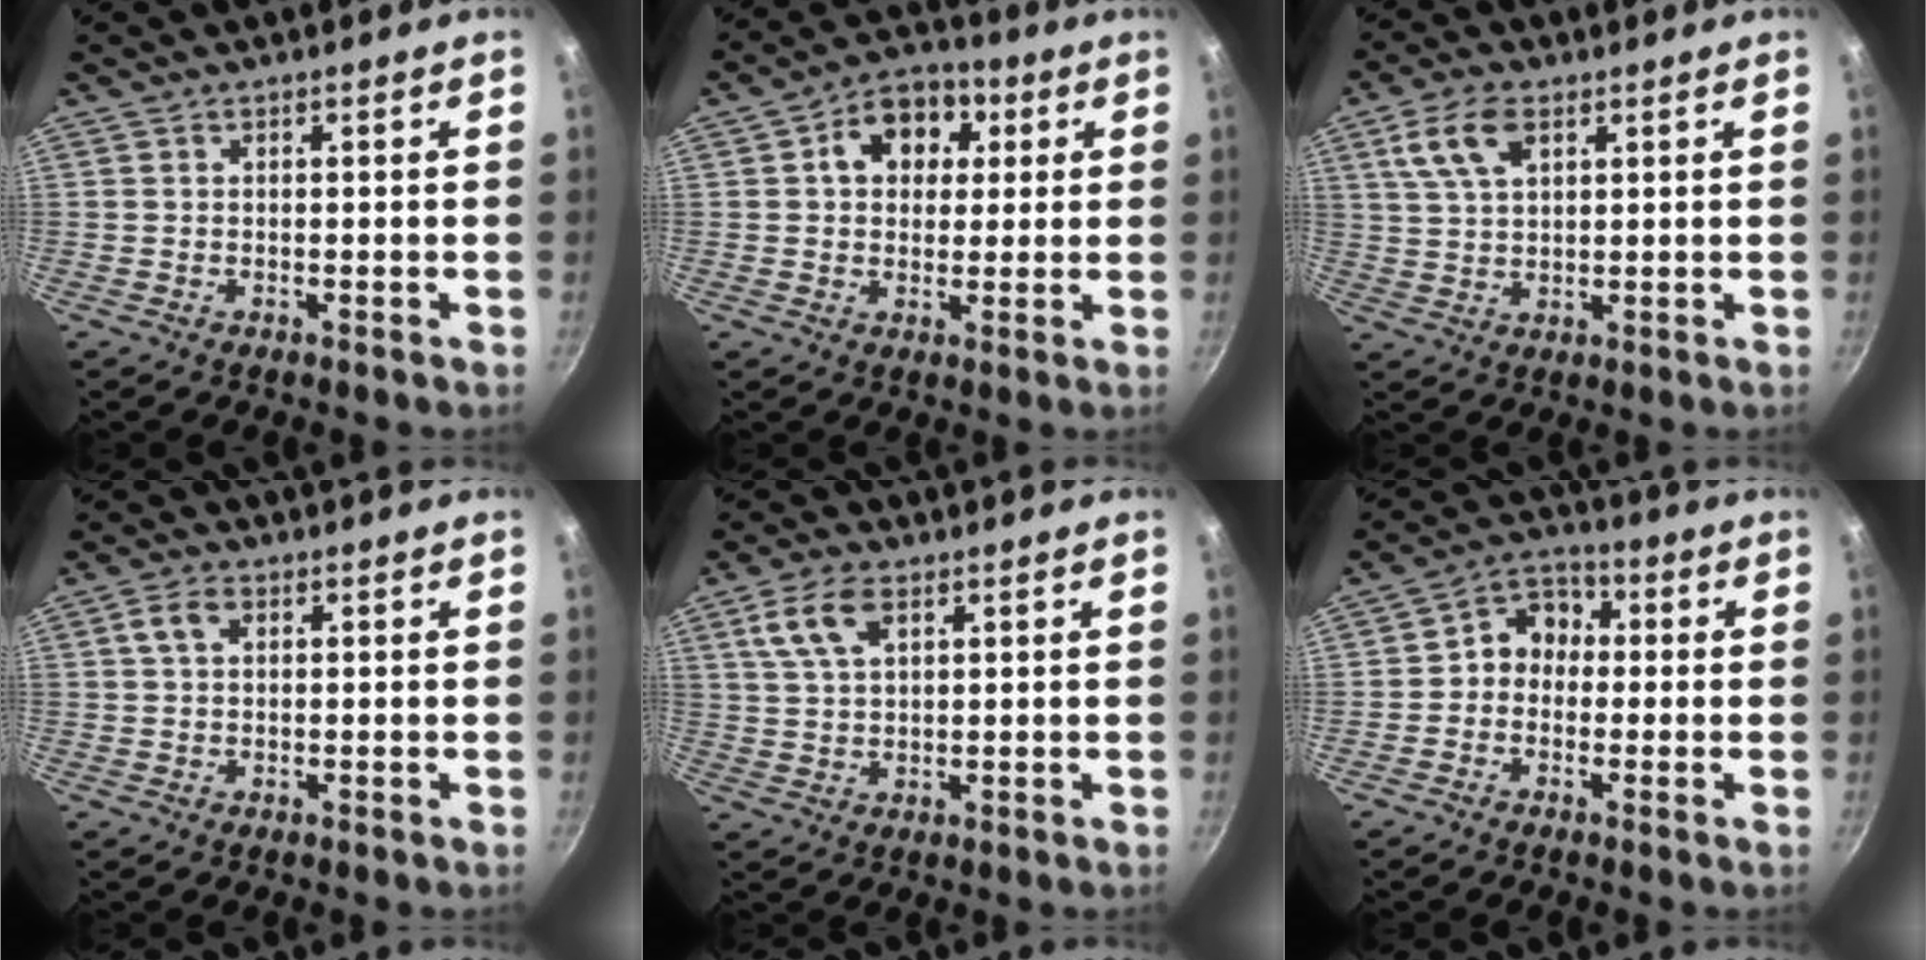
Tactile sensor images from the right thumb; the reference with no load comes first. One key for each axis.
{"total": 10.8, "fx": 3.1, "fy": 8.2, "fz": 6.3, "tx": -0.056, "ty": 0.008, "tz": 0.033}
{"total": 8.4, "fx": 3.7, "fy": 4.6, "fz": 5.9, "tx": -0.105, "ty": 0.001, "tz": 0.070}
{"total": 3.6, "fx": 1.1, "fy": 2.4, "fz": 2.4, "tx": -0.041, "ty": 0.008, "tz": 0.017}
{"total": 7.6, "fx": 3.3, "fy": 4.1, "fz": 5.4, "tx": -0.100, "ty": 0.003, "tz": 0.063}
{"total": 6.9, "fx": -0.2, "fy": 5.9, "fz": 3.7, "tx": -0.021, "ty": 0.023, "tz": -0.025}